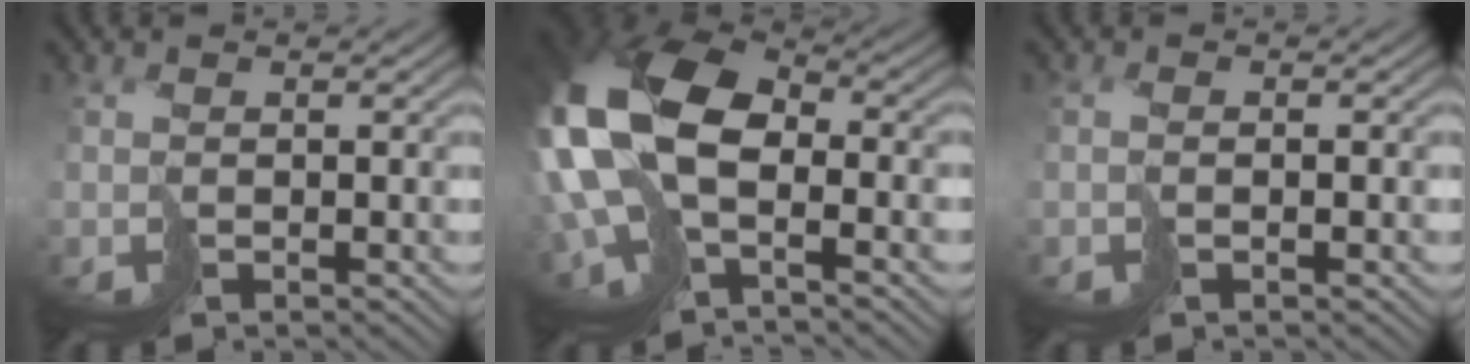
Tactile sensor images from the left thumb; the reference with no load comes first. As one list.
[{"total": 16.8, "force": [-0.2, 10.0, 13.5], "torque": [-0.323, -0.025, 0.026]}, {"total": 1.6, "force": [-0.4, 0.4, 1.5], "torque": [-0.028, -0.002, -0.010]}]